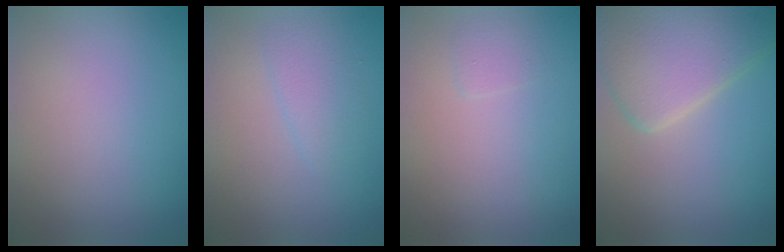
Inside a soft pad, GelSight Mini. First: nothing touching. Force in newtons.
{"total": 1.6, "press": 1.6, "slide": 0.0}
{"total": 0.7, "press": 0.7, "slide": 0.1}
{"total": 7.6, "press": 7.6, "slide": 0.3}